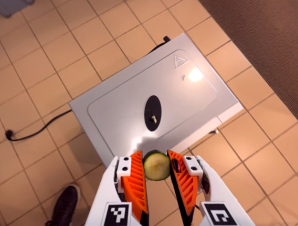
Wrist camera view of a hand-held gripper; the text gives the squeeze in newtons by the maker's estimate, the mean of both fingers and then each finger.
{"total": 6.1, "left": 5.4, "right": 6.7}